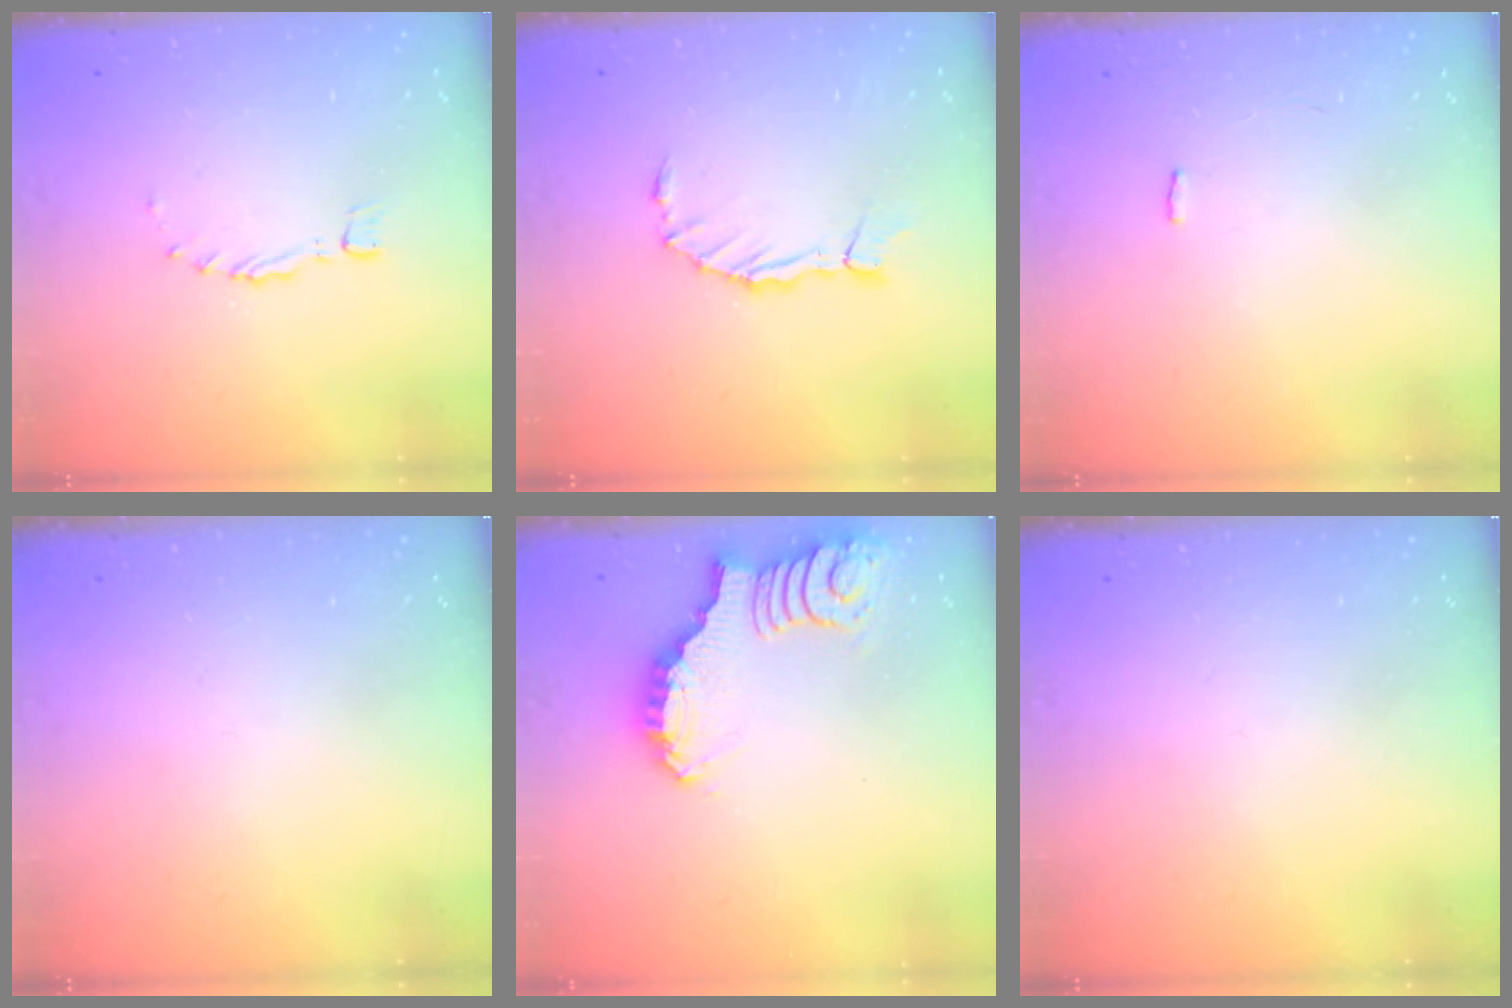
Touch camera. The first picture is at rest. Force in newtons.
{"total": 2.8, "press": 2.8, "slide": 0.2}
{"total": 2.0, "press": 2.0, "slide": 0.3}
{"total": 0.0}
{"total": 2.6, "press": 2.5, "slide": 0.5}
{"total": 0.0}